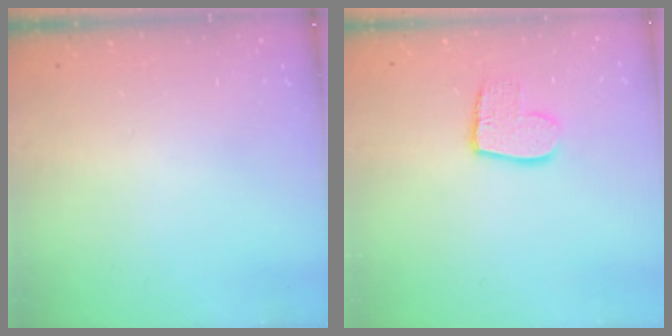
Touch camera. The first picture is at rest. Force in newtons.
{"total": 9.8, "press": 9.8, "slide": 0.9}